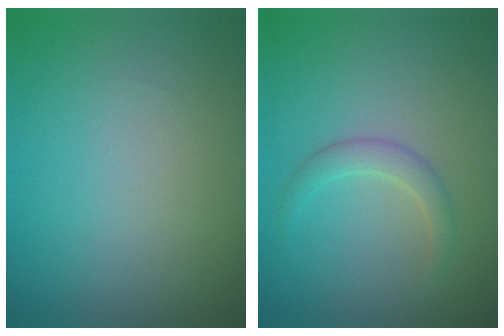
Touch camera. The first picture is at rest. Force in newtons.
{"total": 1.7, "press": 1.7, "slide": 0.0}